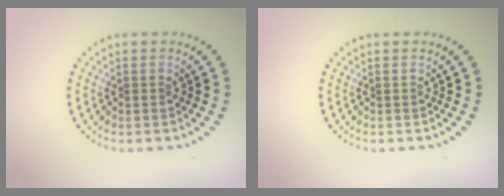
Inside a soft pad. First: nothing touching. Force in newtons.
{"total": 0.0}